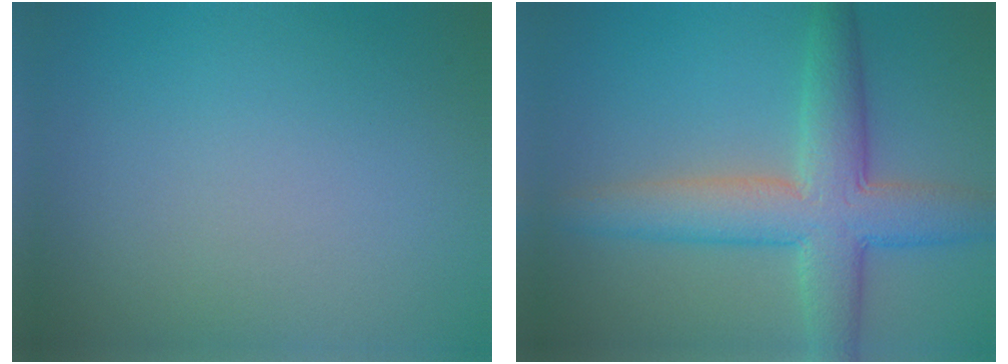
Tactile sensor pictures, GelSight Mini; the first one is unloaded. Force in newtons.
{"total": 7.1, "press": 7.1, "slide": 0.1}